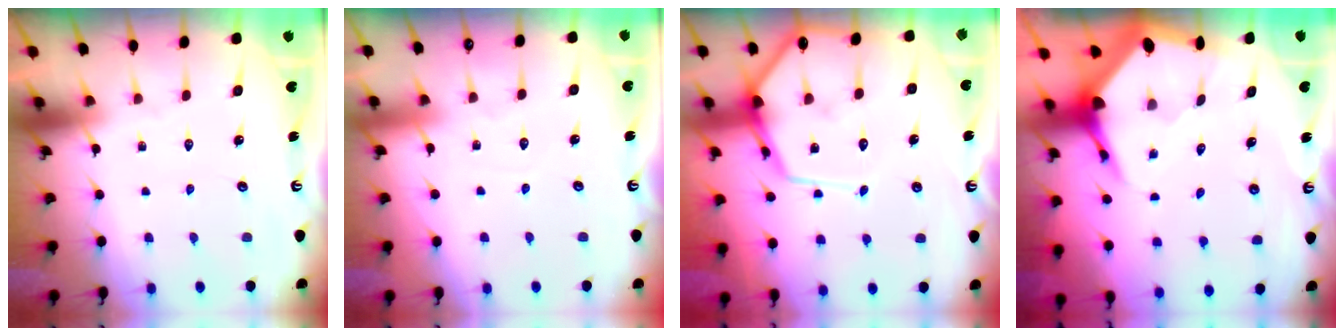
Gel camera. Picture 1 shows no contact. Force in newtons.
{"total": 3.1, "press": 3.1, "slide": 0.4}
{"total": 12.6, "press": 12.6, "slide": 1.0}
{"total": 5.4, "press": 5.3, "slide": 0.5}